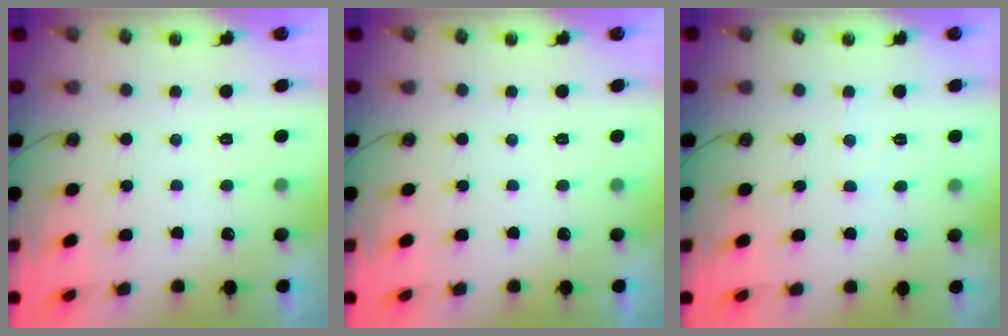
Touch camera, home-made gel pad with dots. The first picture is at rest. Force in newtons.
{"total": 0.0}
{"total": 3.6, "press": 3.5, "slide": 0.6}